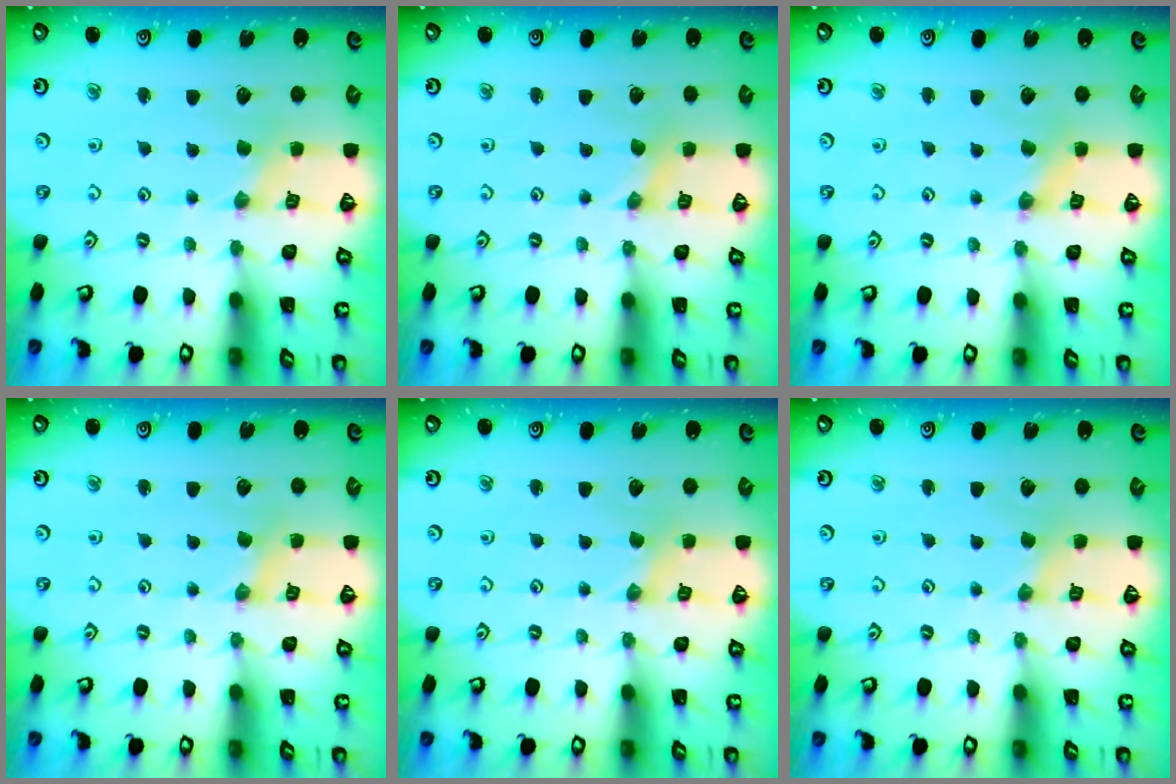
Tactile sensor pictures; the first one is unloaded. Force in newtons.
{"total": 0.0}
{"total": 1.3, "press": 1.3, "slide": 0.2}
{"total": 0.7, "press": 0.7, "slide": 0.1}
{"total": 0.0}
{"total": 1.1, "press": 1.1, "slide": 0.2}